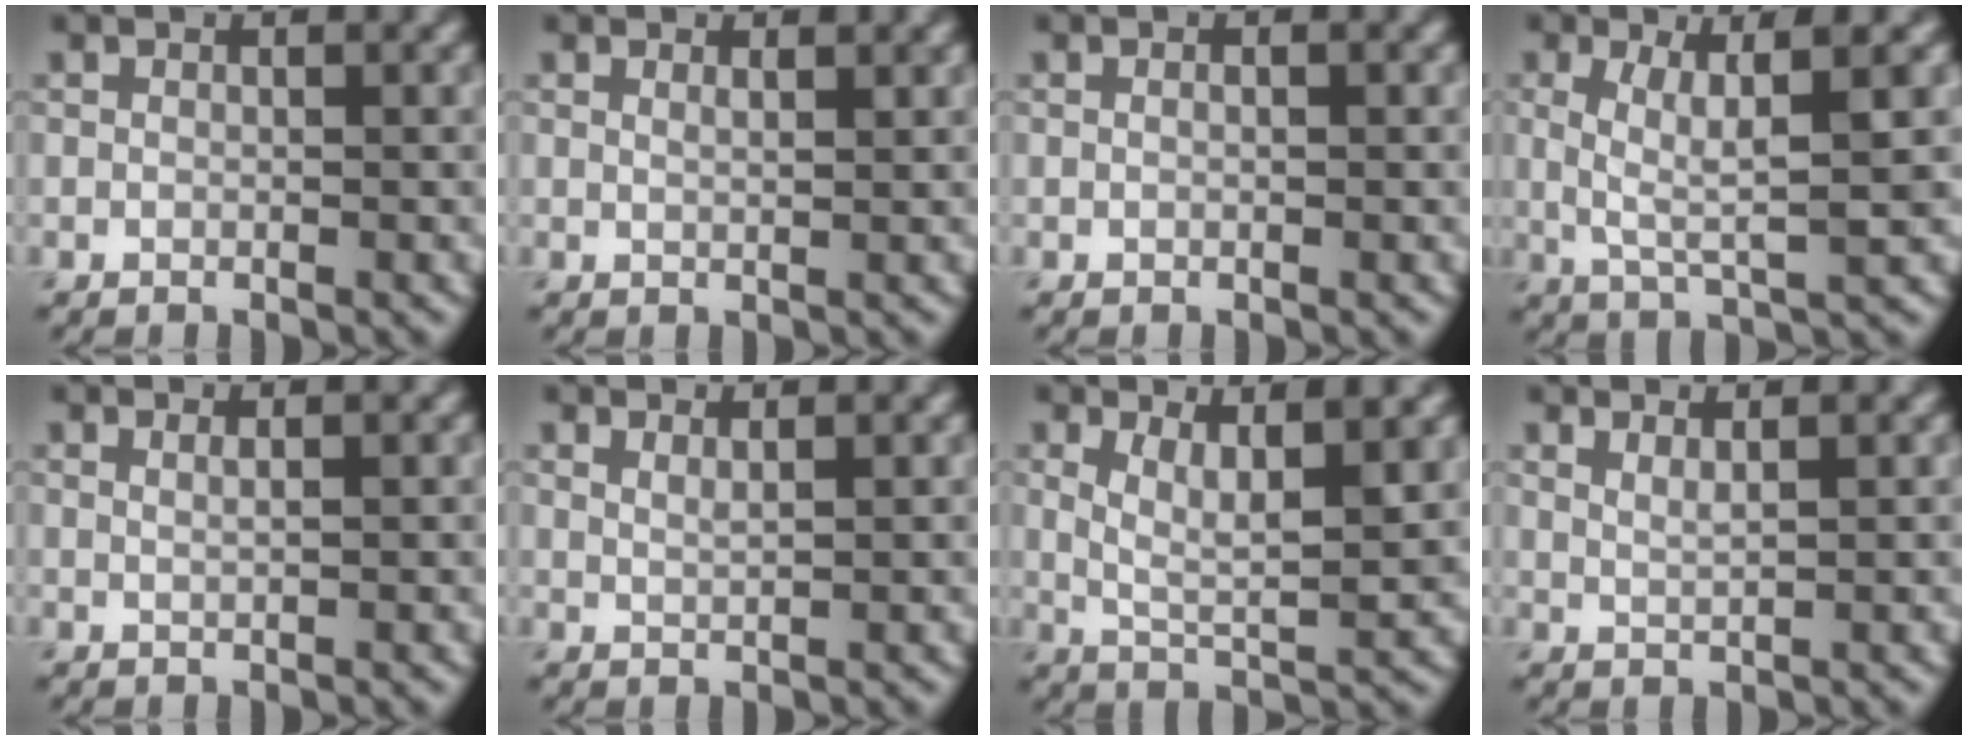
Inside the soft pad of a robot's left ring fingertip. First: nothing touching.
{"total": 1.0, "force": [0.7, 0.3, 0.7], "torque": [-0.008, 0.000, 0.008]}
{"total": 0.9, "force": [0.3, 0.4, 0.8], "torque": [-0.006, -0.008, 0.000]}
{"total": 4.6, "force": [0.9, 0.9, 4.5], "torque": [-0.088, 0.003, 0.017]}
{"total": 1.2, "force": [0.6, 0.5, 0.9], "torque": [-0.007, -0.001, 0.001]}
{"total": 1.2, "force": [0.9, 0.4, 0.7], "torque": [-0.006, -0.002, 0.012]}
{"total": 4.6, "force": [1.9, 1.3, 4.0], "torque": [-0.077, -0.009, 0.036]}
{"total": 1.5, "force": [1.1, 0.5, 0.9], "torque": [-0.007, -0.002, 0.014]}